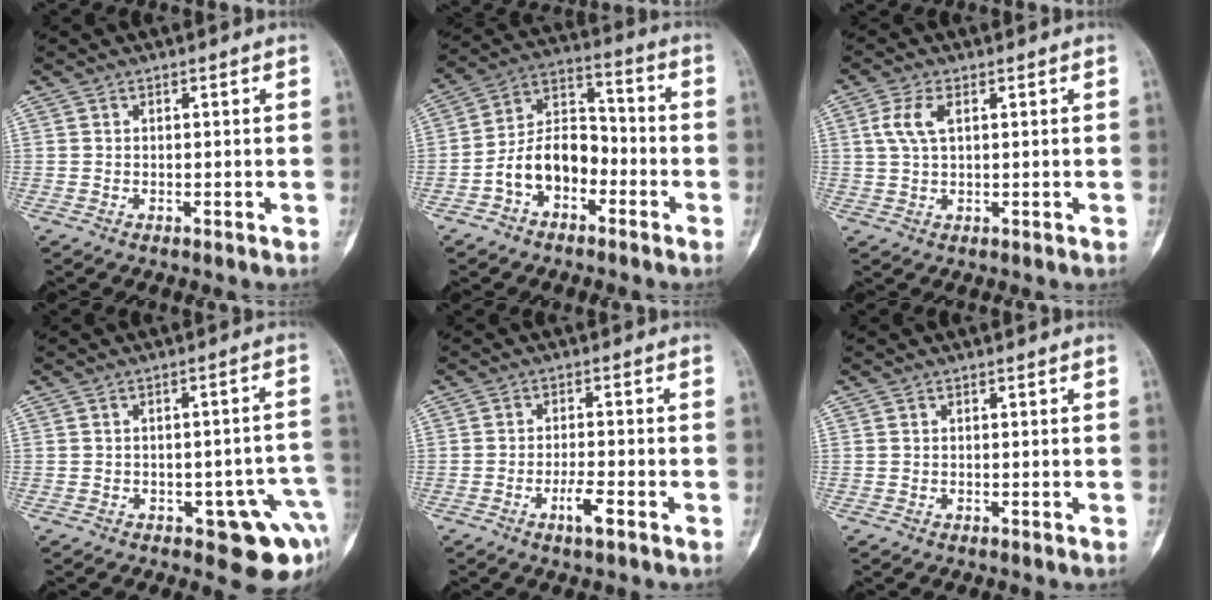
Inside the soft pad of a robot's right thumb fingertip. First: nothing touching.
{"total": 11.4, "force": [-4.3, 7.6, 7.3], "torque": [-0.110, 0.055, -0.088]}
{"total": 4.7, "force": [1.4, 2.2, 3.9], "torque": [-0.093, 0.007, 0.027]}
{"total": 10.3, "force": [-4.3, 4.3, 8.3], "torque": [-0.061, 0.025, -0.046]}
{"total": 3.8, "force": [-2.0, 0.8, 3.2], "torque": [-0.061, 0.008, -0.037]}
{"total": 0.0}